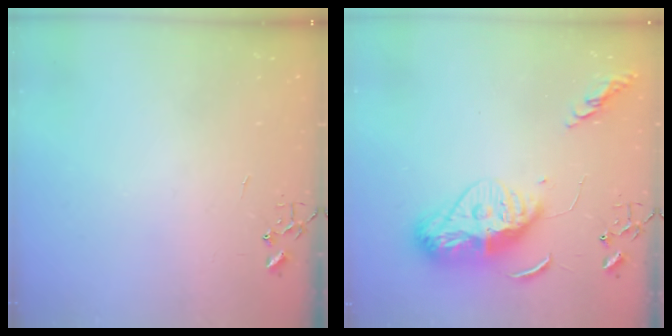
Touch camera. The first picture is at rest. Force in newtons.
{"total": 15.2, "press": 15.2, "slide": 1.3}